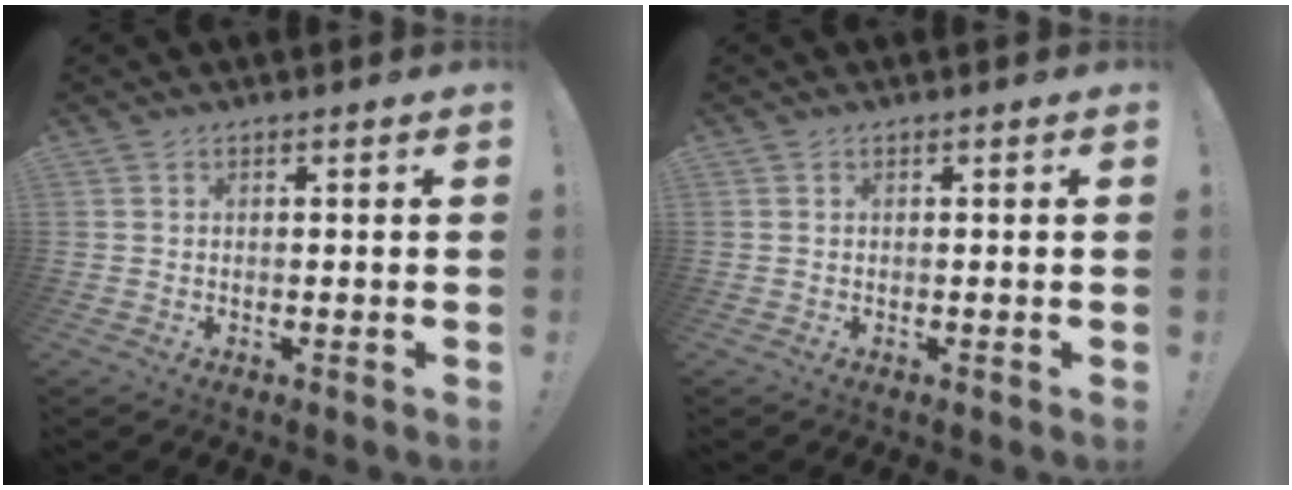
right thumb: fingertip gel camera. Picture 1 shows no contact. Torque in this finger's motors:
{"motor_torque": [0.00, 0.00, 0.00, 0.00, 0.00]}